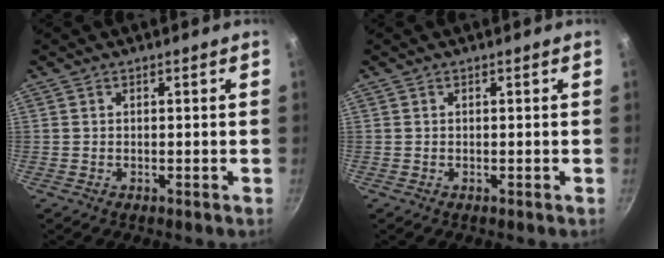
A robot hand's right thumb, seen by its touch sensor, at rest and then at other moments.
{"total": 0.0}